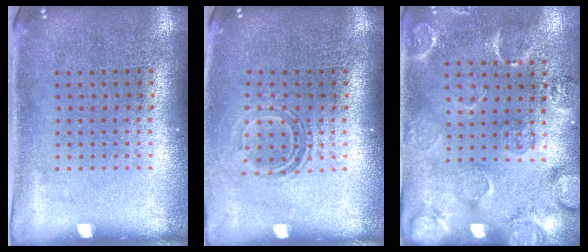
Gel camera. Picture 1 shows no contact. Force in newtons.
{"total": 1.4, "press": 1.0, "slide": 1.0}
{"total": 2.8, "press": 1.9, "slide": 2.1}